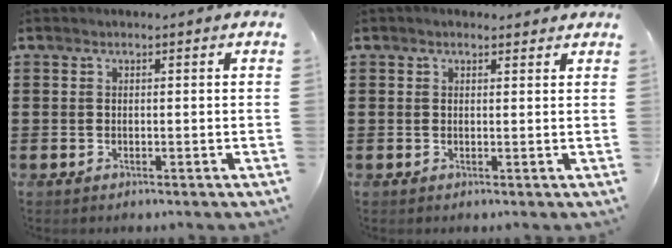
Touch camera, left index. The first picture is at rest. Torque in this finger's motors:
{"motor_torque": [0.55, -0.10, 0.03, 0.00]}